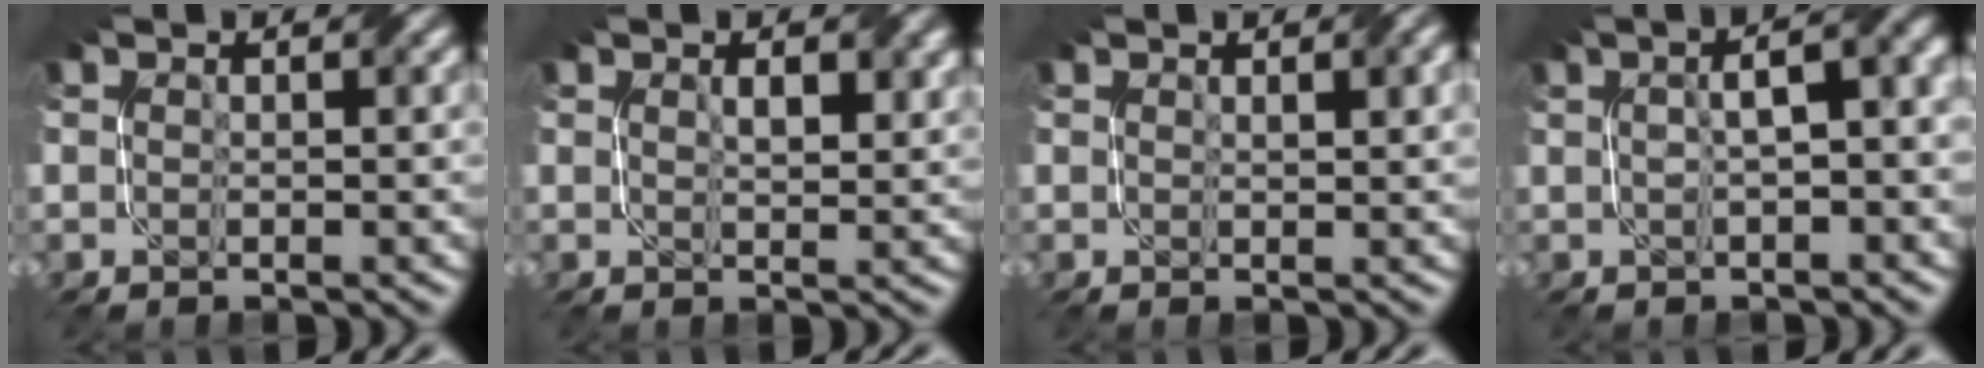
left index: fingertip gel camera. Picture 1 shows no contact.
{"total": 2.0, "force": [0.8, 0.7, 1.7], "torque": [-0.028, -0.003, 0.017]}
{"total": 2.0, "force": [0.9, 0.5, 1.7], "torque": [-0.016, 0.002, 0.015]}
{"total": 7.1, "force": [1.1, 2.5, 6.6], "torque": [-0.064, 0.026, 0.003]}